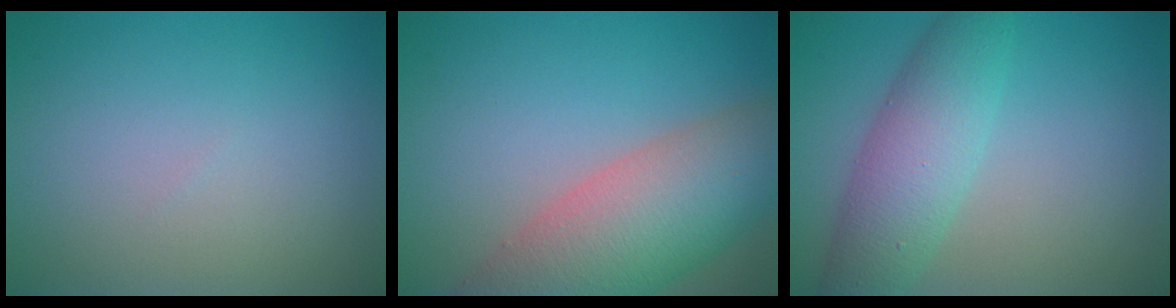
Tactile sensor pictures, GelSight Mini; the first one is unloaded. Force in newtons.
{"total": 10.0, "press": 10.0, "slide": 0.7}
{"total": 5.9, "press": 5.9, "slide": 0.2}